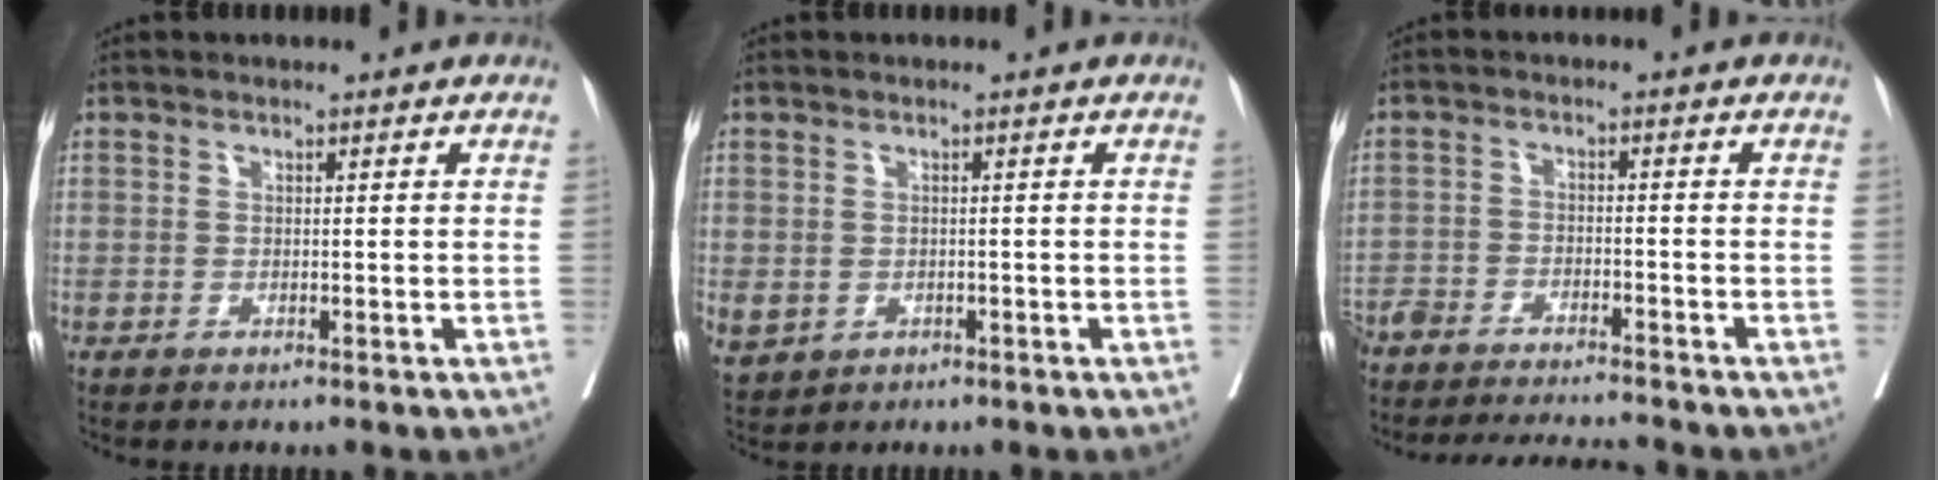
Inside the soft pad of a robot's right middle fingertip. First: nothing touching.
{"total": 5.0, "force": [-1.7, 4.1, 2.3], "torque": [-0.060, 0.000, -0.015]}
{"total": 13.5, "force": [-12.6, 1.2, 4.5], "torque": [-0.077, -0.008, -0.187]}